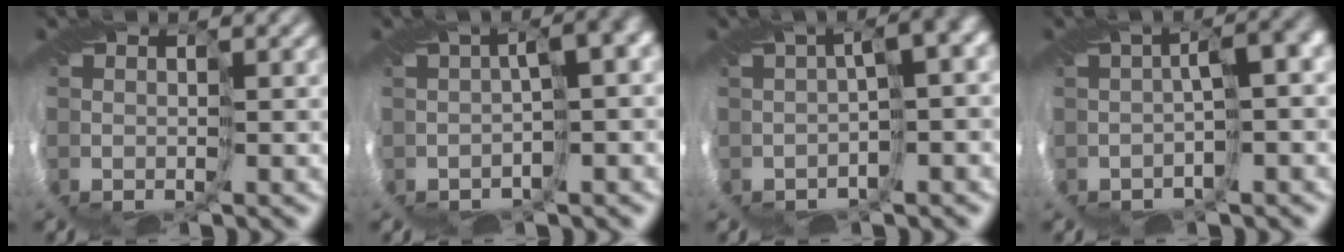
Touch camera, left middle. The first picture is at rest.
{"total": 7.0, "force": [-1.4, 2.8, 6.2], "torque": [-0.076, 0.014, -0.008]}
{"total": 9.1, "force": [-1.9, 3.9, 8.0], "torque": [-0.092, 0.017, -0.010]}
{"total": 4.3, "force": [-1.7, 1.0, 3.9], "torque": [-0.042, 0.010, -0.021]}